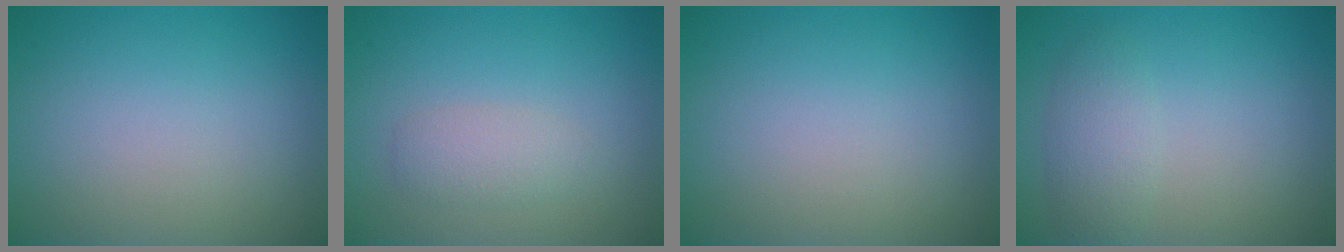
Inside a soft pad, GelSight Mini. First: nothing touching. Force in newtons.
{"total": 1.8, "press": 1.8, "slide": 0.1}
{"total": 0.0}
{"total": 2.3, "press": 2.3, "slide": 0.0}